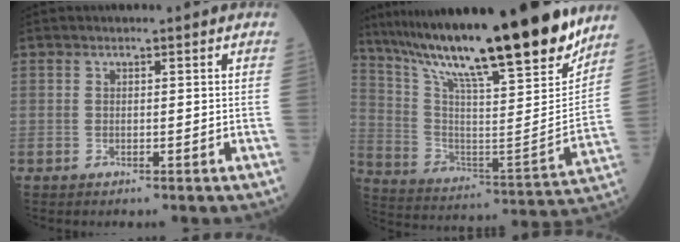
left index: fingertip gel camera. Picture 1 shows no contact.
{"total": 27.7, "force": [22.1, 2.5, 16.5], "torque": [-0.290, -0.032, 0.346]}